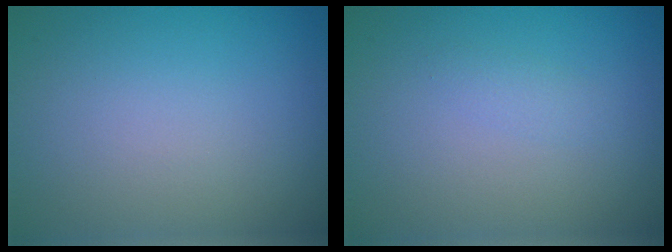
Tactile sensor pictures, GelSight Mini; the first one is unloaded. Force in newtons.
{"total": 0.9, "press": 0.9, "slide": 0.0}